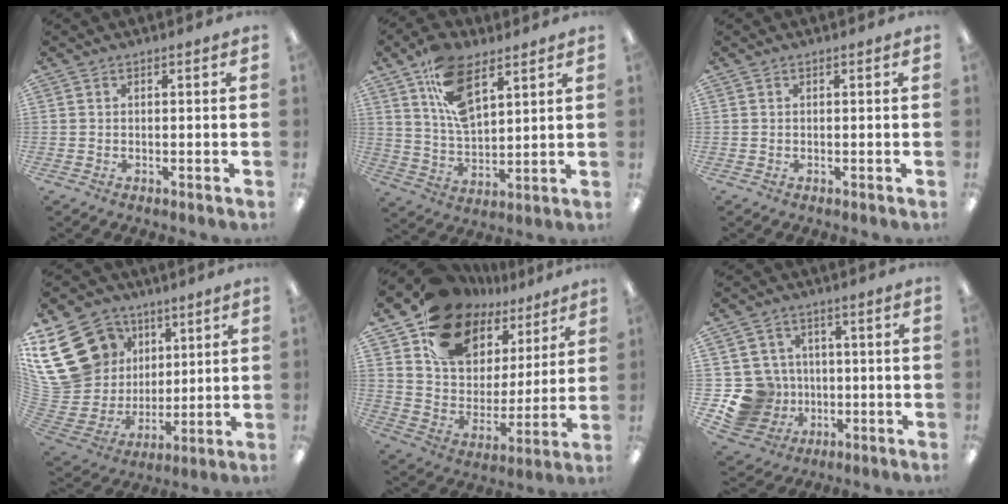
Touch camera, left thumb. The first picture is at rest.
{"total": 13.5, "force": [7.7, 6.9, 8.7], "torque": [-0.159, -0.019, 0.142]}
{"total": 0.0}
{"total": 23.9, "force": [9.9, 19.0, 10.6], "torque": [-0.227, -0.042, 0.214]}
{"total": 19.3, "force": [13.0, 12.4, 7.2], "torque": [-0.138, -0.080, 0.240]}
{"total": 12.4, "force": [-2.4, 11.6, 3.4], "torque": [-0.103, 0.022, -0.031]}